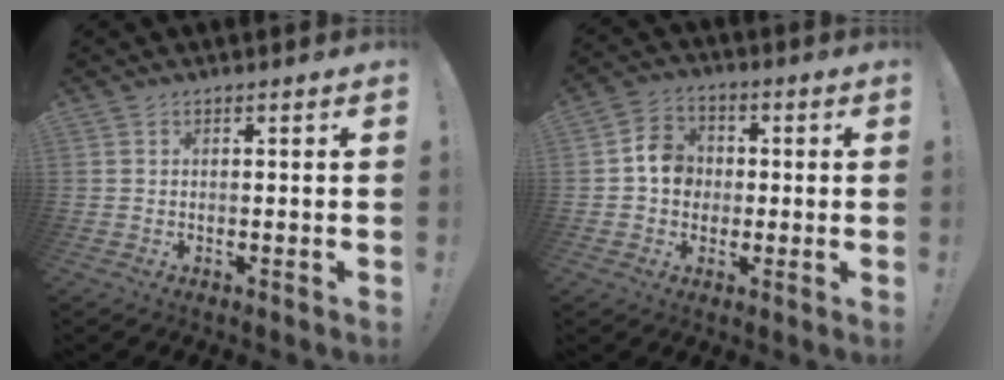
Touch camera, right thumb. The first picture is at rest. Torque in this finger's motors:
{"motor_torque": [0.08, 0.31, 0.12, 0.38, 0.20]}